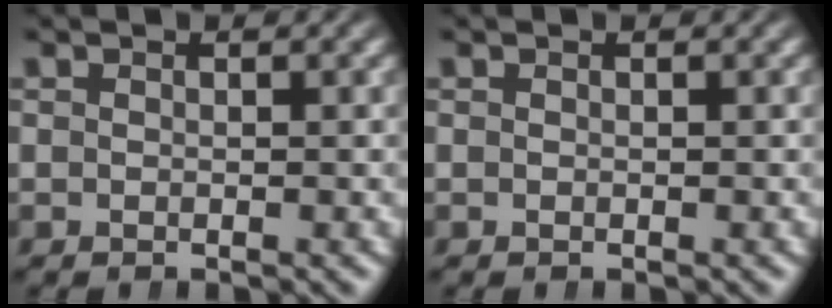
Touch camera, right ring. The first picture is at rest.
{"total": 0.0}